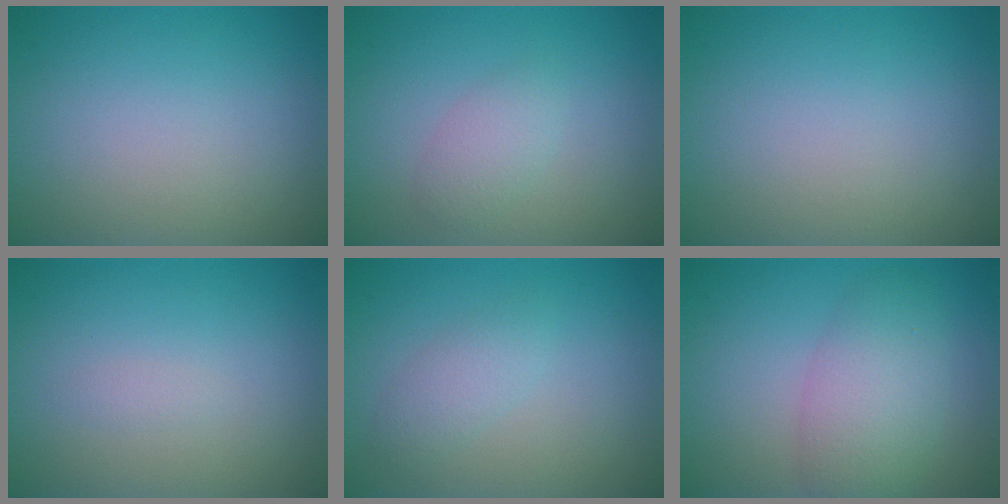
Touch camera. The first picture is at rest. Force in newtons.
{"total": 1.8, "press": 1.8, "slide": 0.2}
{"total": 0.0}
{"total": 0.6, "press": 0.6, "slide": 0.1}
{"total": 1.8, "press": 1.8, "slide": 0.1}
{"total": 4.7, "press": 4.7, "slide": 0.1}